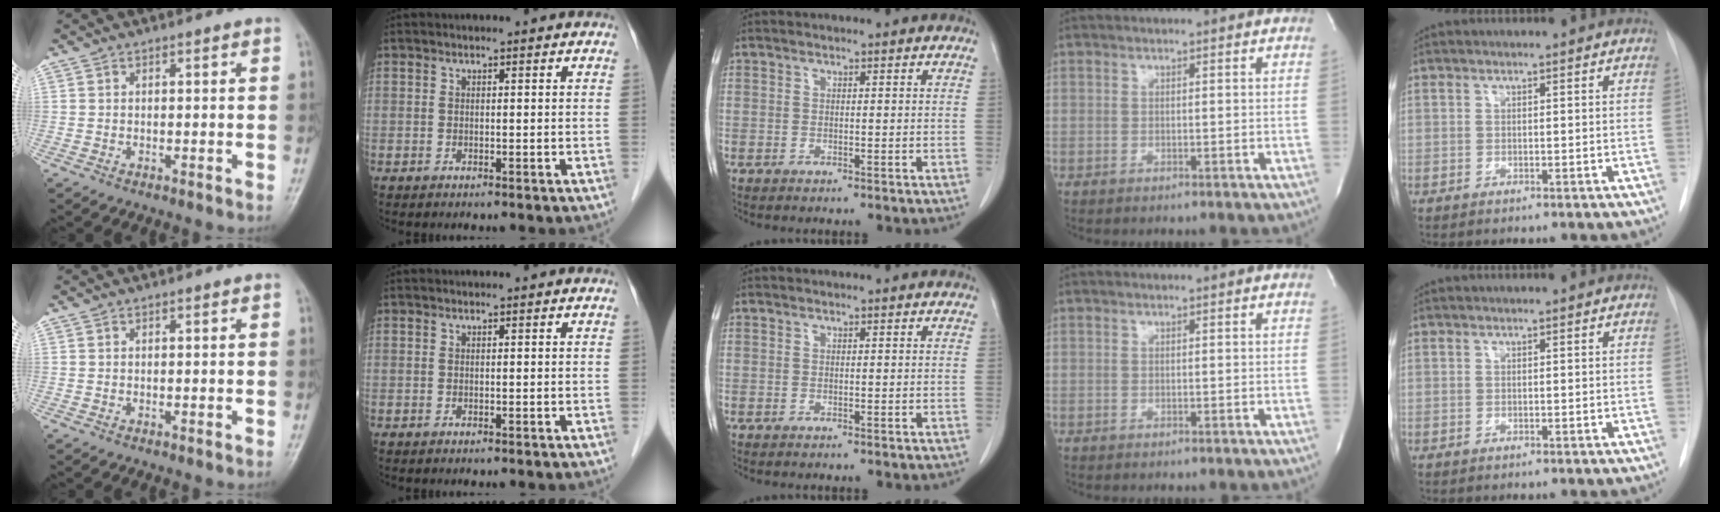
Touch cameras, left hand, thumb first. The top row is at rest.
{}